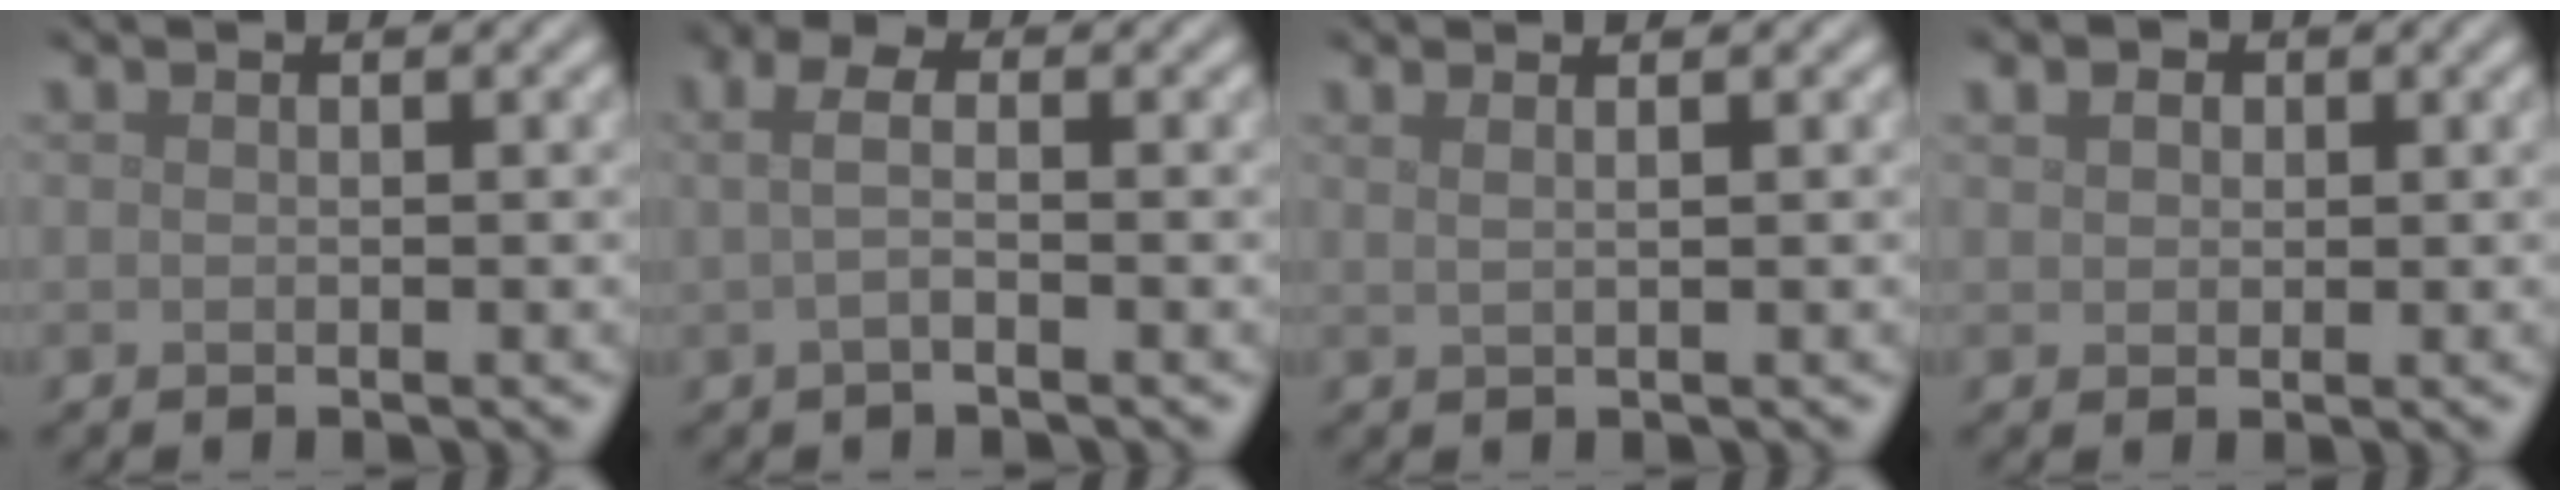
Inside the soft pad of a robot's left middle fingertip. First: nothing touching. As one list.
[{"total": 2.1, "force": [-0.1, 0.8, 2.0], "torque": [-0.042, 0.002, -0.006]}, {"total": 2.8, "force": [1.5, 1.4, 2.0], "torque": [-0.007, 0.008, -0.008]}, {"total": 1.9, "force": [1.0, 1.4, 0.8], "torque": [-0.019, 0.011, 0.008]}]